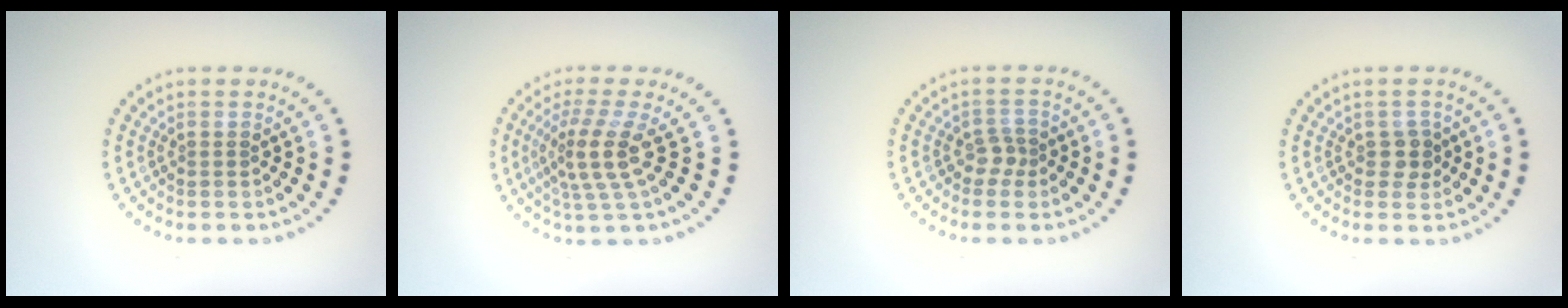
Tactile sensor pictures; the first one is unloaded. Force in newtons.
{"total": 3.7, "press": 2.8, "slide": 2.4}
{"total": 1.3, "press": 1.0, "slide": 0.9}
{"total": 1.5, "press": 1.4, "slide": 0.5}